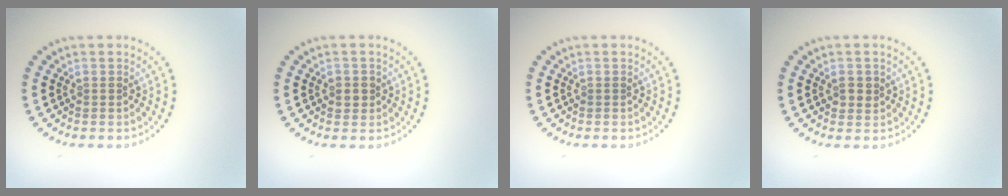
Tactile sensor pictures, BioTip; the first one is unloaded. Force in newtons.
{"total": 1.2, "press": 1.2, "slide": 0.4}
{"total": 0.0}
{"total": 1.3, "press": 1.3, "slide": 0.1}